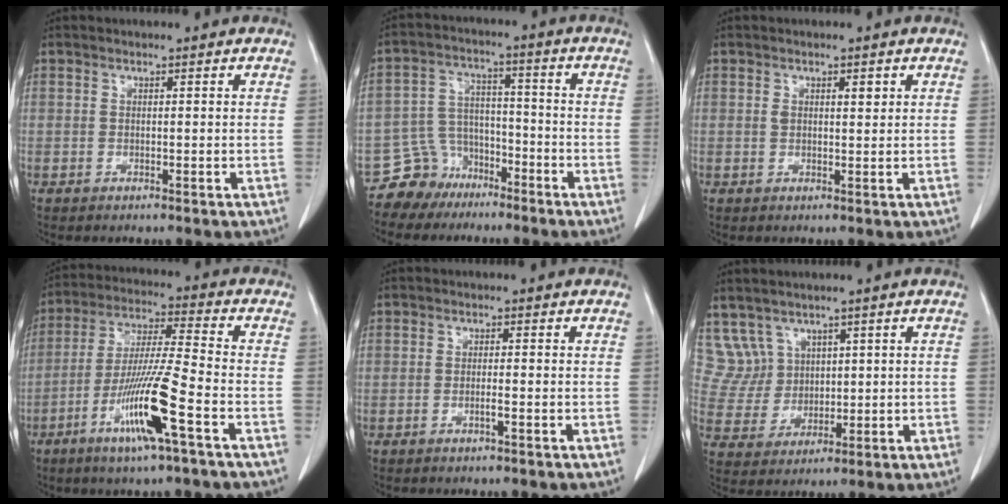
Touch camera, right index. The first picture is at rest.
{"total": 7.3, "force": [-5.5, 4.8, -0.1], "torque": [0.007, 0.024, -0.099]}
{"total": 2.0, "force": [0.8, 0.9, 1.6], "torque": [-0.028, 0.003, 0.016]}
{"total": 13.1, "force": [-5.8, -0.4, 11.8], "torque": [-0.233, -0.016, -0.110]}
{"total": 1.2, "force": [-0.6, -0.1, 1.1], "torque": [-0.022, 0.000, -0.010]}
{"total": 5.9, "force": [3.6, 4.7, -0.2], "torque": [0.002, 0.016, 0.085]}